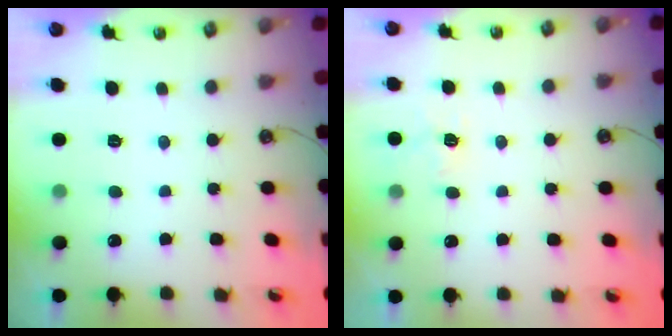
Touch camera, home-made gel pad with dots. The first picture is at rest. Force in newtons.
{"total": 3.5, "press": 3.4, "slide": 0.5}